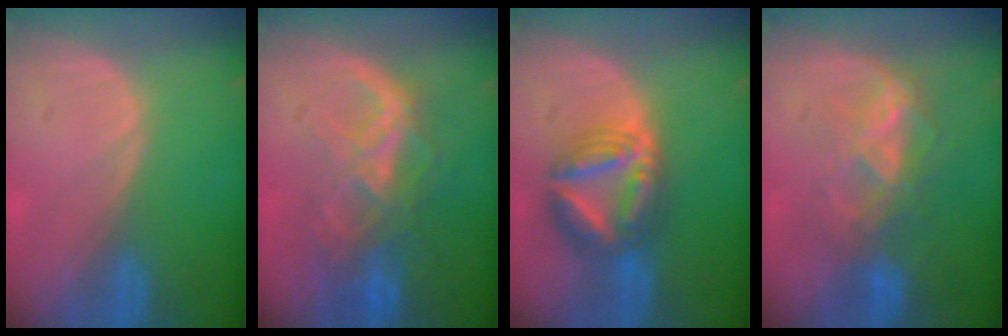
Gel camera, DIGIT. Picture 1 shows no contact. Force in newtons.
{"total": 8.9, "press": 7.6, "slide": 4.6}
{"total": 8.1, "press": 8.1, "slide": 0.8}
{"total": 6.7, "press": 6.5, "slide": 1.5}